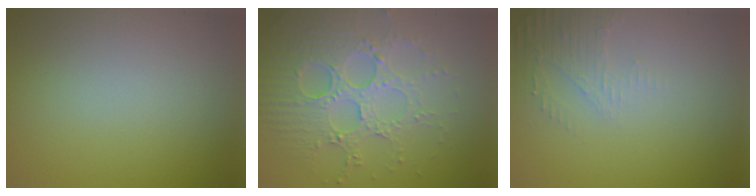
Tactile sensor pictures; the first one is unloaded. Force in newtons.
{"total": 5.1, "press": 4.5, "slide": 2.3}
{"total": 2.2, "press": 2.1, "slide": 0.5}